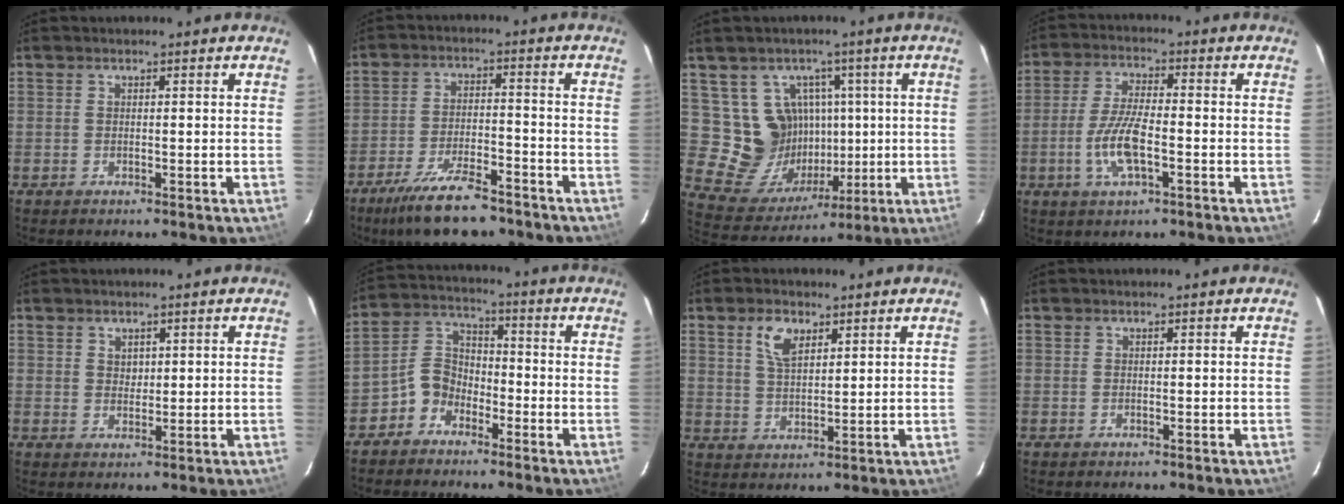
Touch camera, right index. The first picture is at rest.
{"total": 13.2, "force": [-10.4, 3.8, 7.1], "torque": [-0.155, -0.013, -0.174]}
{"total": 12.7, "force": [2.5, 11.9, 3.7], "torque": [-0.090, 0.017, 0.067]}
{"total": 8.4, "force": [-2.8, 2.5, 7.6], "torque": [-0.159, -0.001, -0.055]}
{"total": 1.7, "force": [0.7, 1.5, 0.5], "torque": [-0.004, 0.005, 0.013]}
{"total": 6.5, "force": [-4.3, 4.5, 1.9], "torque": [-0.042, 0.026, -0.092]}
{"total": 5.5, "force": [2.9, 2.8, 3.7], "torque": [-0.070, 0.009, 0.056]}
{"total": 0.0}